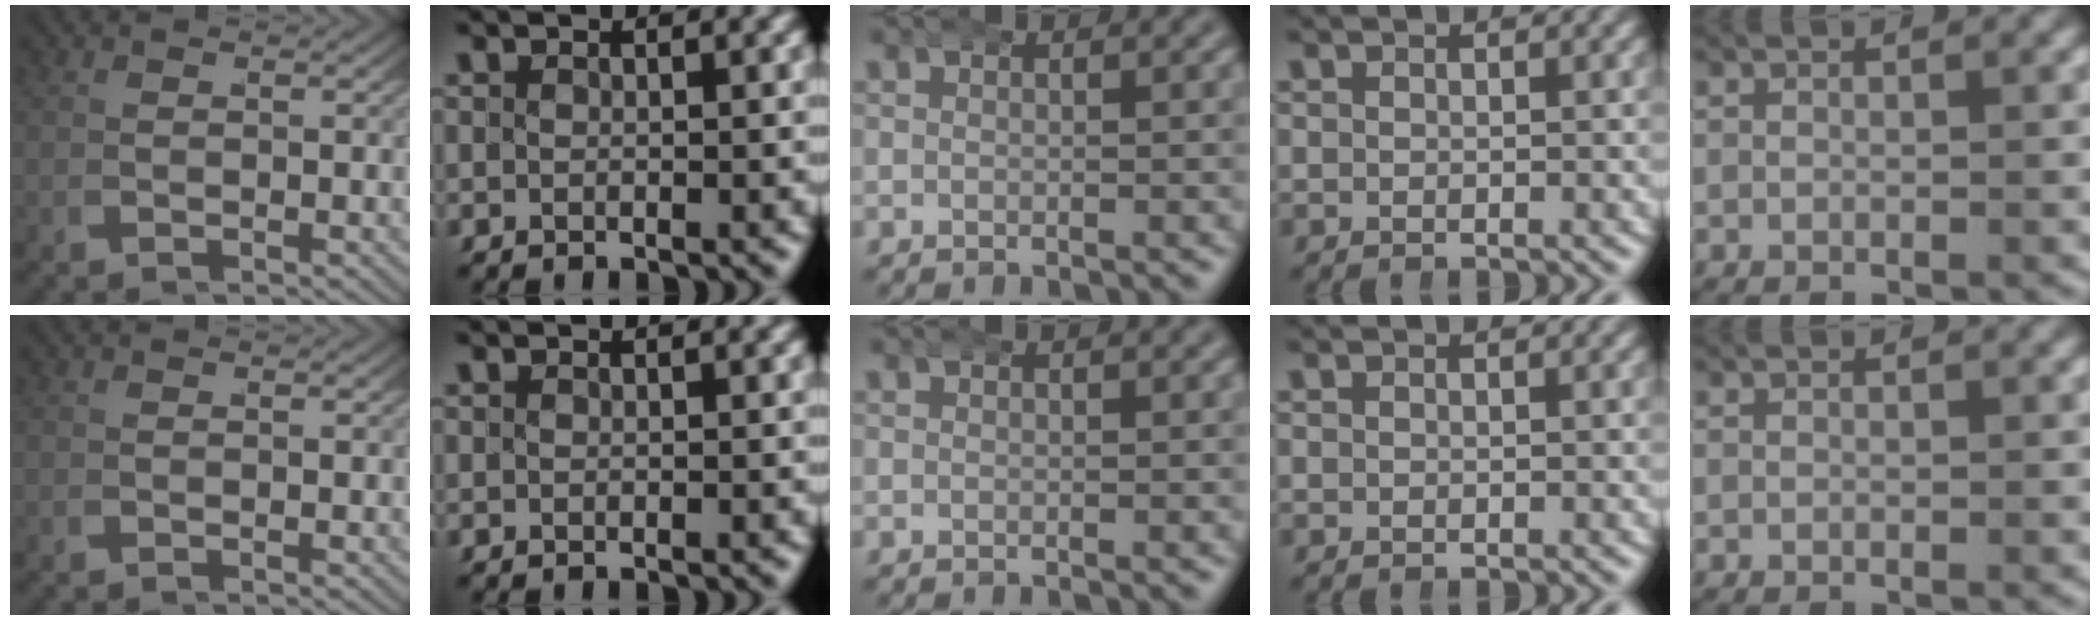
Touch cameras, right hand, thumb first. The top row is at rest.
{}